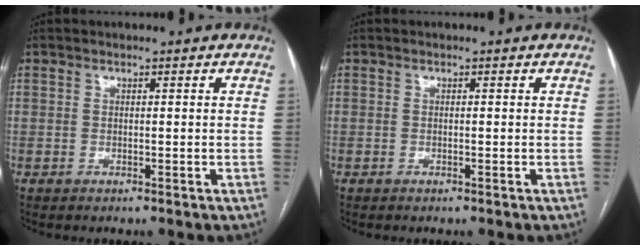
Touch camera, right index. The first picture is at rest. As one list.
[{"total": 0.0}]